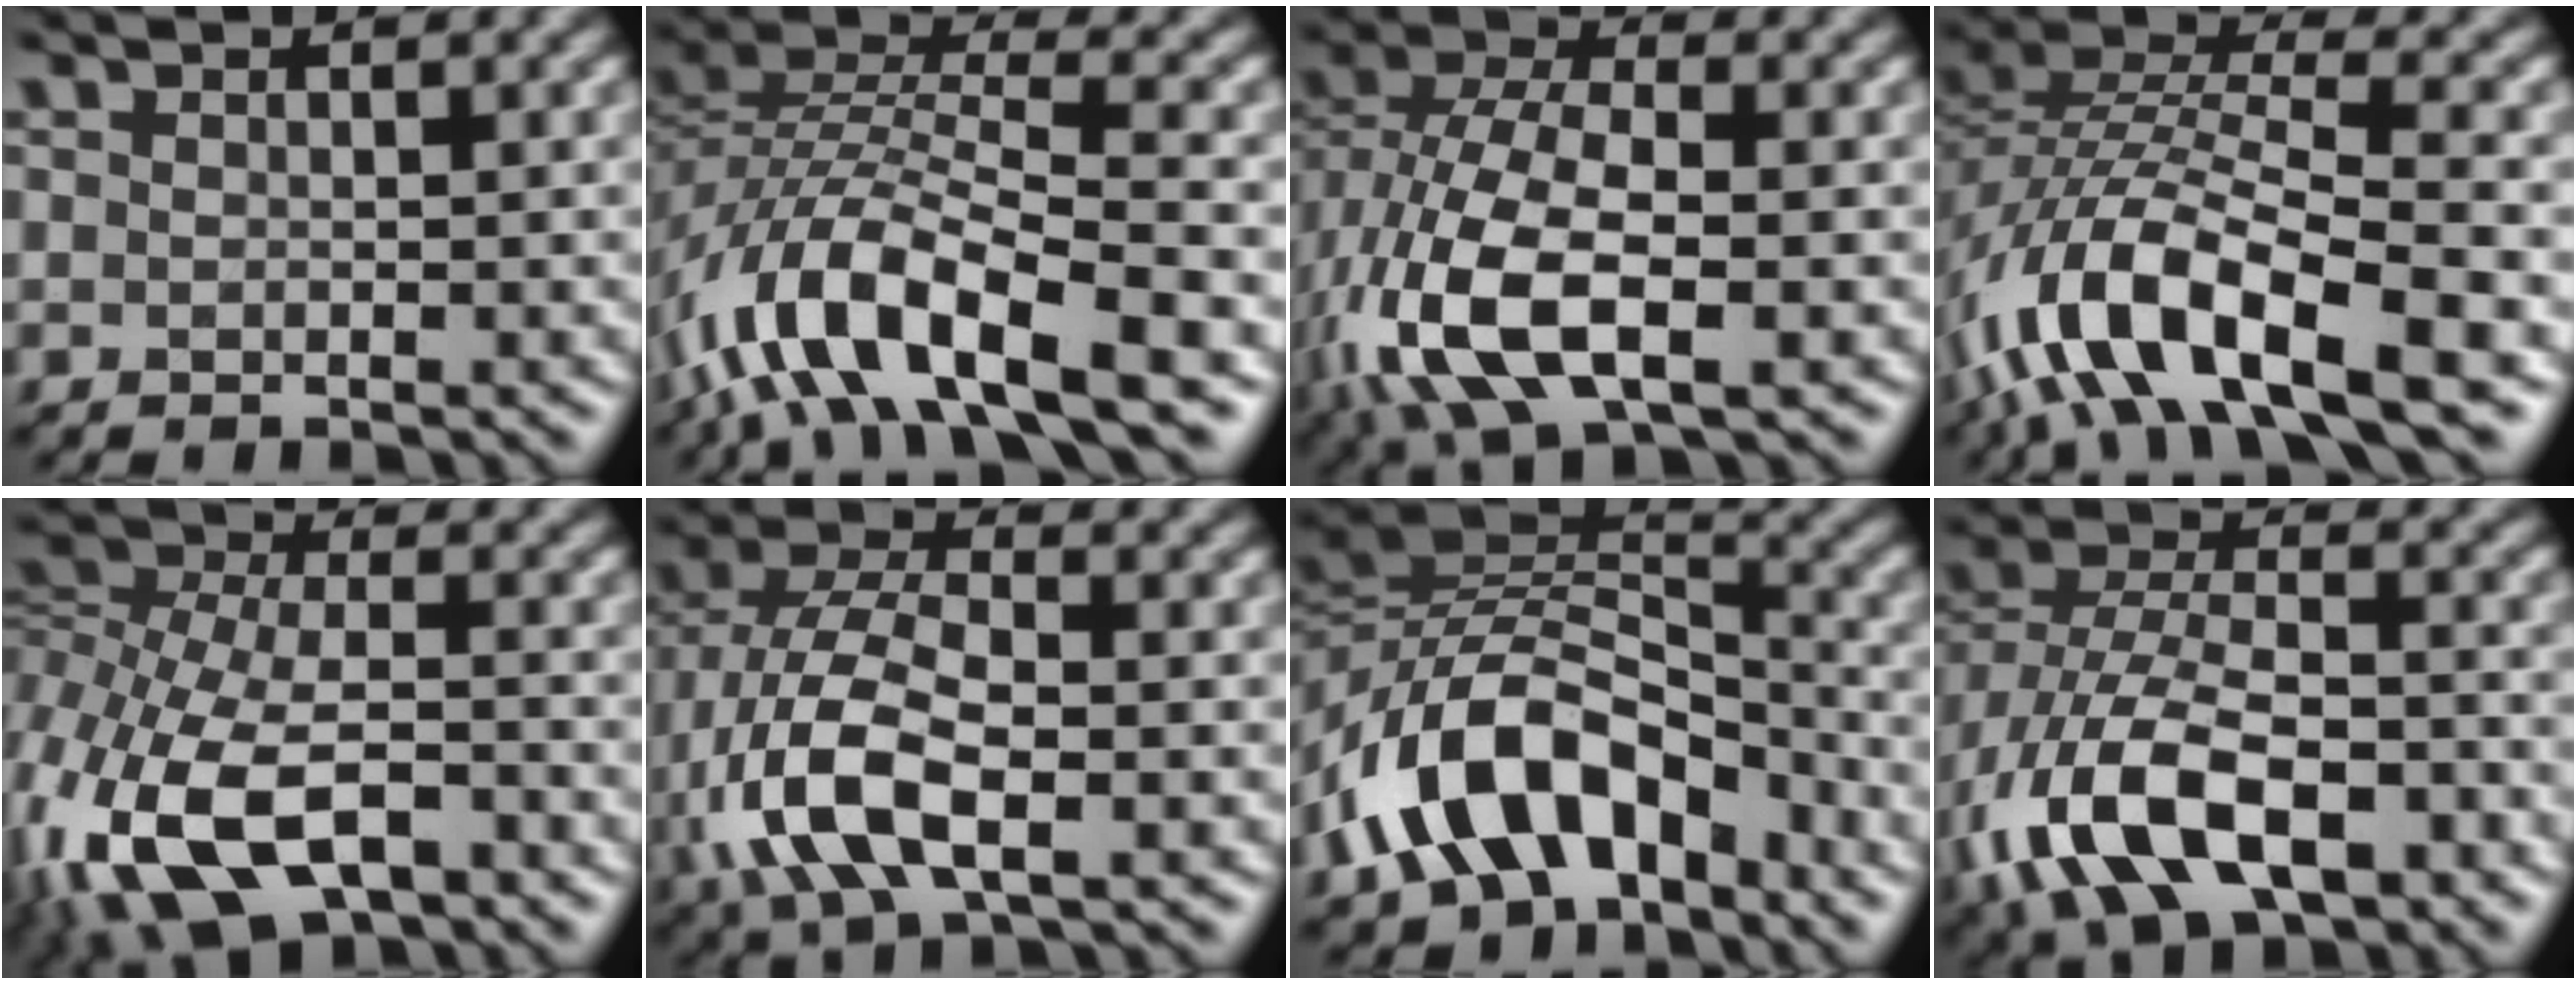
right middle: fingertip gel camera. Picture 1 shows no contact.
{"total": 10.9, "force": [-5.9, 4.2, 8.1], "torque": [-0.153, 0.008, -0.119]}
{"total": 11.2, "force": [-3.9, 5.8, 8.7], "torque": [-0.201, -0.009, -0.075]}
{"total": 11.7, "force": [-5.8, 4.5, 9.1], "torque": [-0.175, 0.006, -0.116]}
{"total": 12.2, "force": [-5.5, 6.6, 8.6], "torque": [-0.201, -0.019, -0.102]}
{"total": 9.6, "force": [-2.4, 4.9, 7.8], "torque": [-0.174, 0.000, -0.051]}
{"total": 10.5, "force": [-5.5, 5.8, 6.9], "torque": [-0.130, 0.015, -0.114]}
{"total": 11.9, "force": [-5.4, 6.3, 8.5], "torque": [-0.177, -0.005, -0.097]}